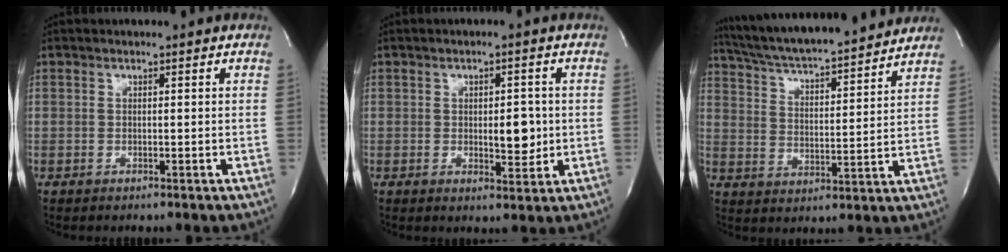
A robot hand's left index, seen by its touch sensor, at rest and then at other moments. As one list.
[{"total": 4.4, "force": [-0.4, 1.9, 4.0], "torque": [-0.053, -0.007, -0.002]}, {"total": 19.5, "force": [17.8, 1.5, 7.9], "torque": [-0.135, 0.012, 0.267]}]